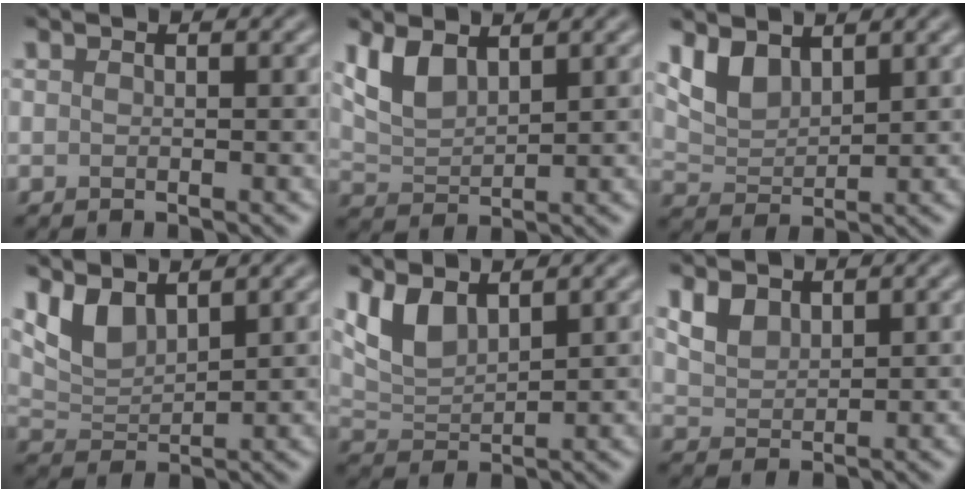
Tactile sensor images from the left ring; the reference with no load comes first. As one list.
[{"total": 3.5, "force": [2.1, 1.7, 2.3], "torque": [-0.052, -0.002, 0.045]}, {"total": 3.4, "force": [2.3, 1.7, 1.8], "torque": [-0.044, -0.006, 0.050]}, {"total": 3.6, "force": [2.5, 1.5, 2.1], "torque": [-0.047, -0.009, 0.053]}, {"total": 4.0, "force": [2.5, 1.7, 2.5], "torque": [-0.055, -0.005, 0.052]}, {"total": 2.6, "force": [1.7, 1.6, 1.2], "torque": [-0.031, -0.002, 0.038]}]